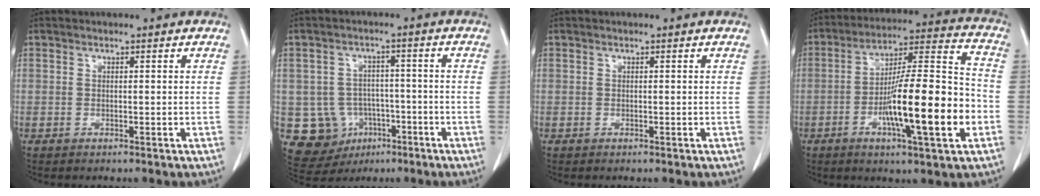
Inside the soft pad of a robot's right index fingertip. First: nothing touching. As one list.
[{"total": 9.6, "force": [-3.0, 8.9, 2.1], "torque": [-0.051, 0.021, -0.029]}, {"total": 0.0}, {"total": 18.3, "force": [-5.0, 1.8, 17.5], "torque": [-0.289, 0.001, -0.077]}]